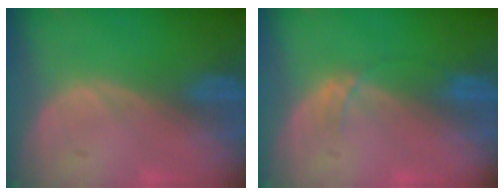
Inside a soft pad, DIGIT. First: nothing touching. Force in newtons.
{"total": 1.3, "press": 1.3, "slide": 0.1}